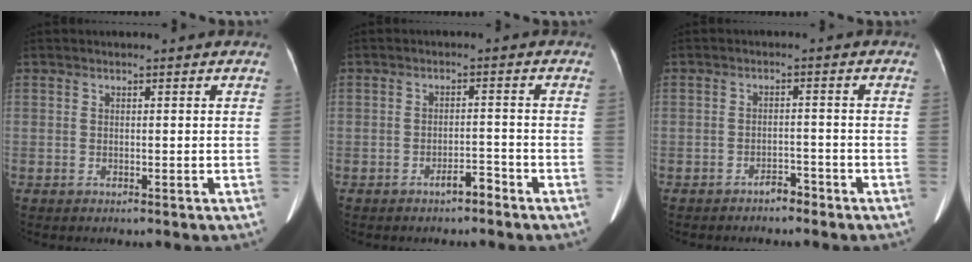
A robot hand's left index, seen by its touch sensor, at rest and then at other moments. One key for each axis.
{"total": 2.5, "fx": -2.1, "fy": 0.5, "fz": 1.3, "tx": -0.019, "ty": 0.001, "tz": -0.035}
{"total": 2.2, "fx": -2.0, "fy": 0.7, "fz": 0.7, "tx": -0.013, "ty": 0.000, "tz": -0.032}